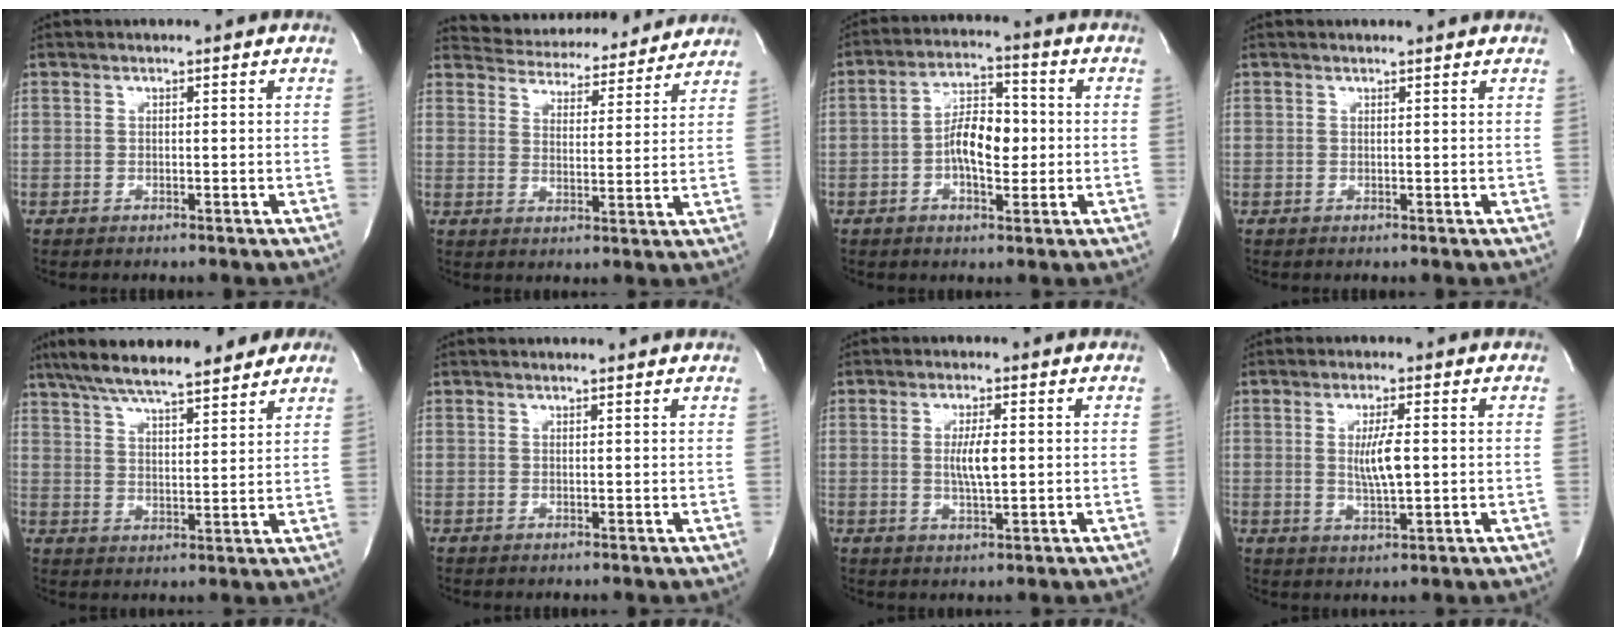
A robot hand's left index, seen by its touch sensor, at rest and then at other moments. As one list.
[{"total": 15.8, "force": [15.0, 3.7, 3.0], "torque": [-0.038, 0.006, 0.195]}, {"total": 8.0, "force": [-1.0, 3.5, 7.2], "torque": [-0.133, 0.016, -0.019]}, {"total": 0.9, "force": [0.9, -0.1, 0.2], "torque": [-0.013, -0.002, 0.008]}, {"total": 16.8, "force": [13.5, 3.5, 9.4], "torque": [-0.160, 0.030, 0.201]}, {"total": 1.7, "force": [1.6, 0.0, 0.4], "torque": [-0.014, 0.001, 0.014]}, {"total": 4.5, "force": [0.2, 0.7, 4.4], "torque": [-0.082, -0.002, 0.003]}, {"total": 5.2, "force": [0.3, 0.8, 5.1], "torque": [-0.095, -0.005, 0.006]}]